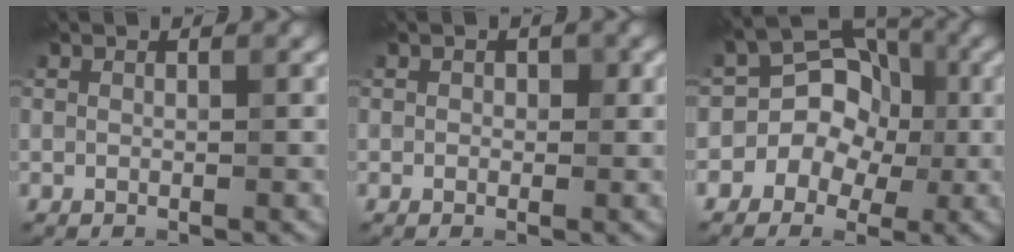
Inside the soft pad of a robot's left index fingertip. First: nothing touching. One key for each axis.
{"total": 1.0, "fx": 0.1, "fy": 0.9, "fz": 0.5, "tx": 0.001, "ty": 0.004, "tz": -0.002}
{"total": 7.4, "fx": -1.4, "fy": 6.7, "fz": 2.8, "tx": -0.015, "ty": 0.046, "tz": -0.053}